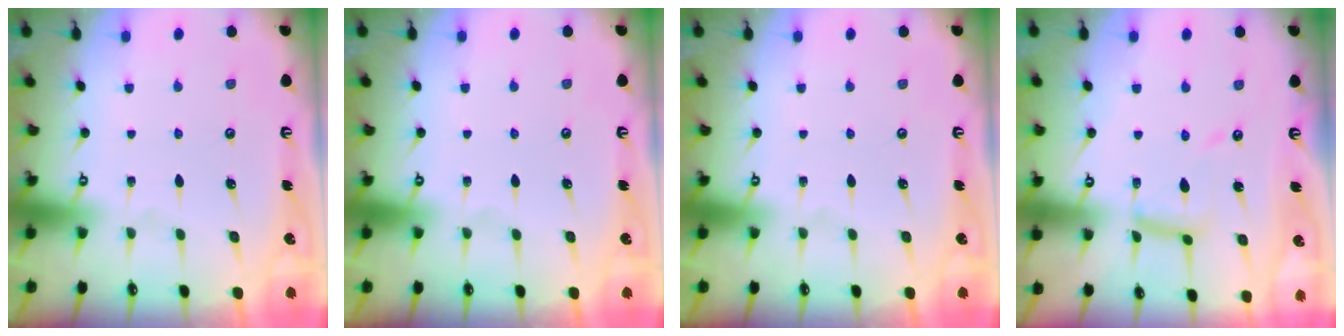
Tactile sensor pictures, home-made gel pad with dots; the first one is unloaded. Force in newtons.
{"total": 0.0}
{"total": 0.0}
{"total": 10.1, "press": 10.1, "slide": 0.7}